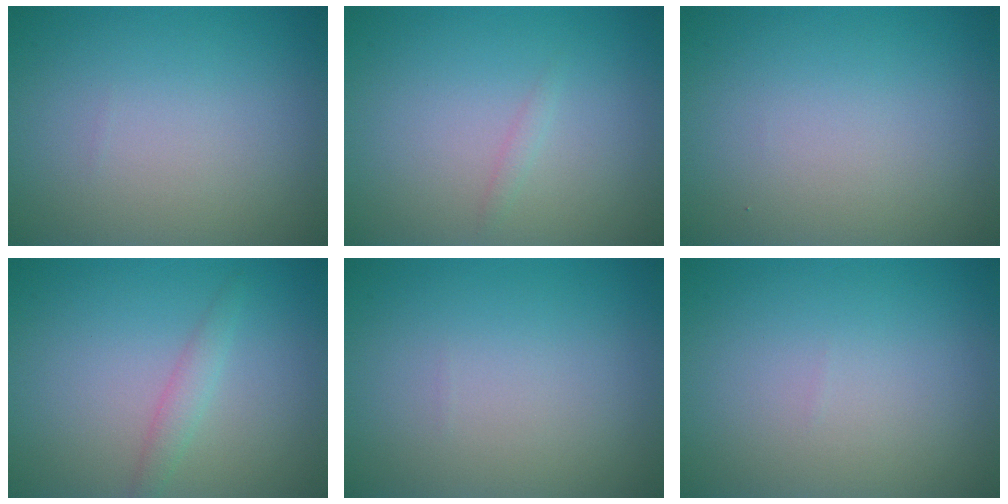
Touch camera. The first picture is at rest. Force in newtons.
{"total": 0.6, "press": 0.6, "slide": 0.1}
{"total": 0.0}
{"total": 1.5, "press": 1.5, "slide": 0.0}
{"total": 0.0}
{"total": 0.0}